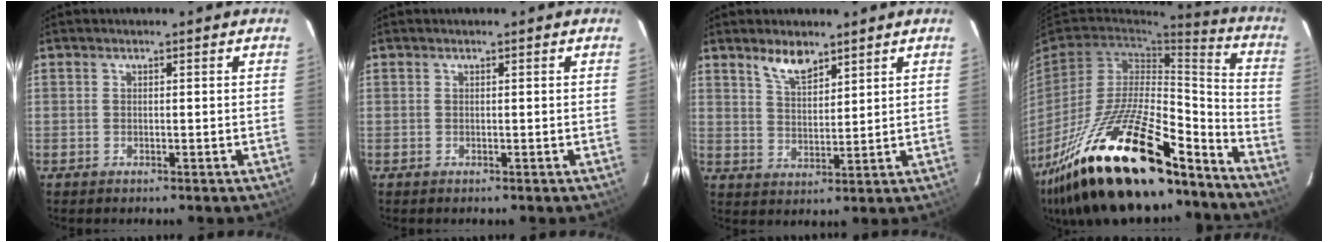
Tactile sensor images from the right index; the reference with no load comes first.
{"total": 0.0}
{"total": 5.7, "force": [4.4, 2.1, 3.0], "torque": [-0.053, 0.002, 0.085]}
{"total": 31.9, "force": [-22.2, 10.1, 20.5], "torque": [-0.376, -0.021, -0.354]}